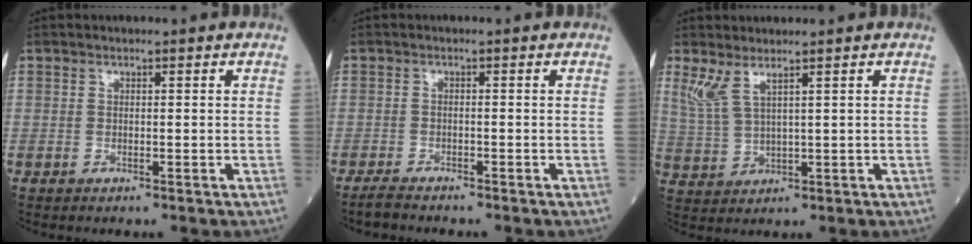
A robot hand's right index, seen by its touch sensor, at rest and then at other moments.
{"total": 2.4, "force": [-2.2, 0.3, 0.9], "torque": [-0.023, -0.007, -0.039]}
{"total": 4.2, "force": [2.7, 0.7, 3.0], "torque": [-0.083, 0.001, 0.071]}